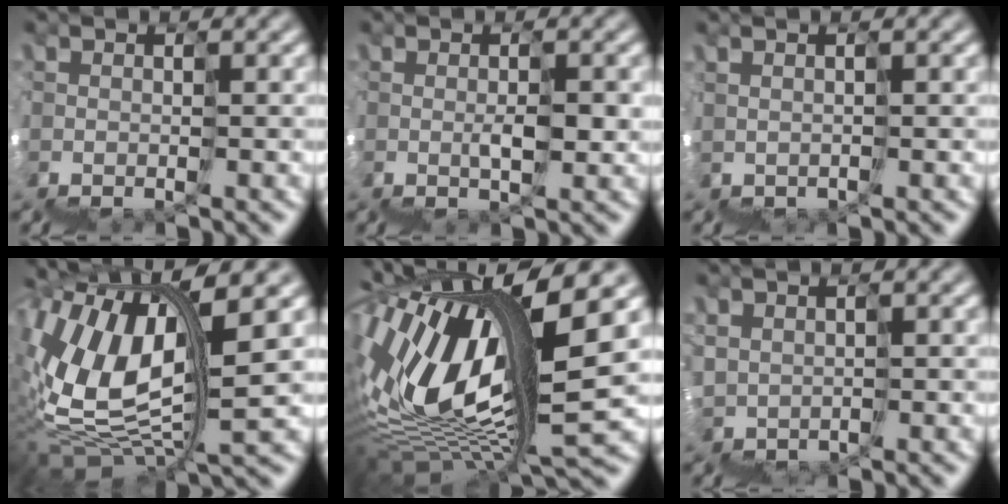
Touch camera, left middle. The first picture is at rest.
{"total": 1.6, "force": [1.4, -0.8, 0.3], "torque": [0.002, 0.024, 0.018]}
{"total": 2.4, "force": [1.2, -1.5, -1.4], "torque": [0.027, 0.018, 0.014]}
{"total": 6.1, "force": [5.0, 0.7, 3.4], "torque": [-0.103, 0.037, 0.083]}
{"total": 9.0, "force": [4.6, 1.7, 7.6], "torque": [-0.169, 0.042, 0.077]}
{"total": 3.6, "force": [1.9, -0.9, -2.9], "torque": [0.054, 0.029, 0.024]}